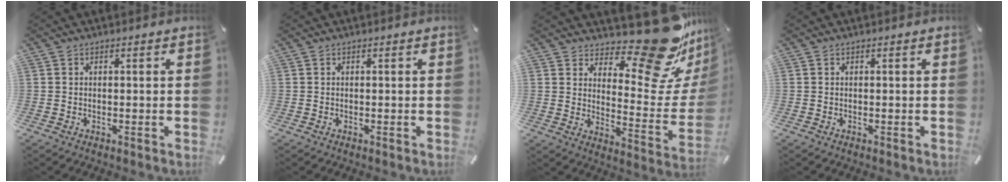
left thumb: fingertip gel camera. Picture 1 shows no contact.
{"total": 0.0}
{"total": 20.3, "force": [15.4, 7.0, 11.2], "torque": [-0.132, -0.130, 0.249]}
{"total": 0.0}